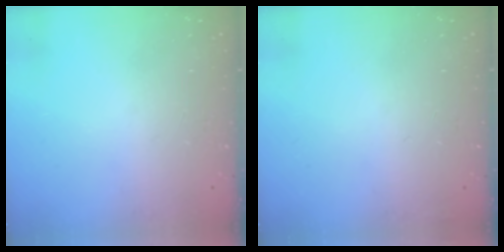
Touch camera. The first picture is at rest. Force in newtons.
{"total": 2.8, "press": 2.2, "slide": 1.7}